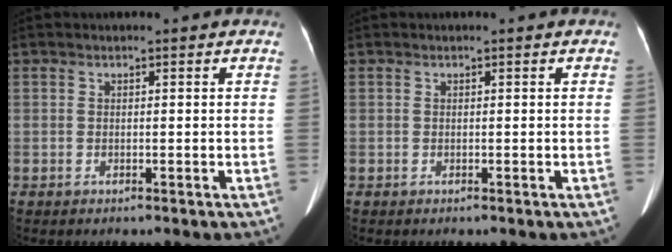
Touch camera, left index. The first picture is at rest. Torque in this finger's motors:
{"motor_torque": [0.23, -0.12, 0.04, 0.01]}